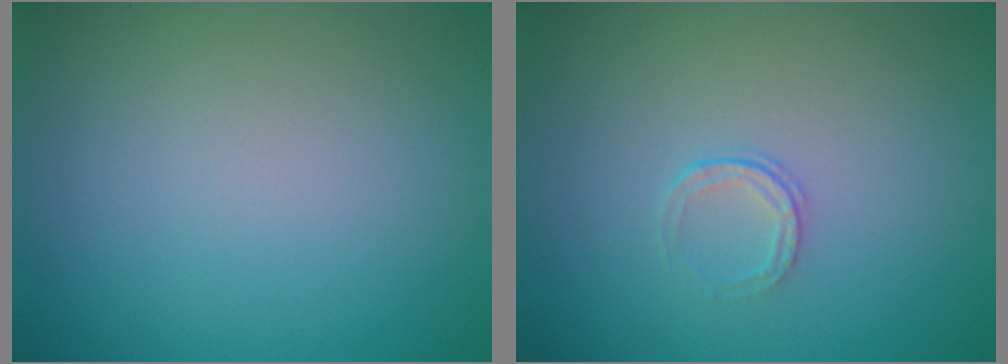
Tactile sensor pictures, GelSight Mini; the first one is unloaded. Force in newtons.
{"total": 1.0, "press": 0.7, "slide": 0.7}